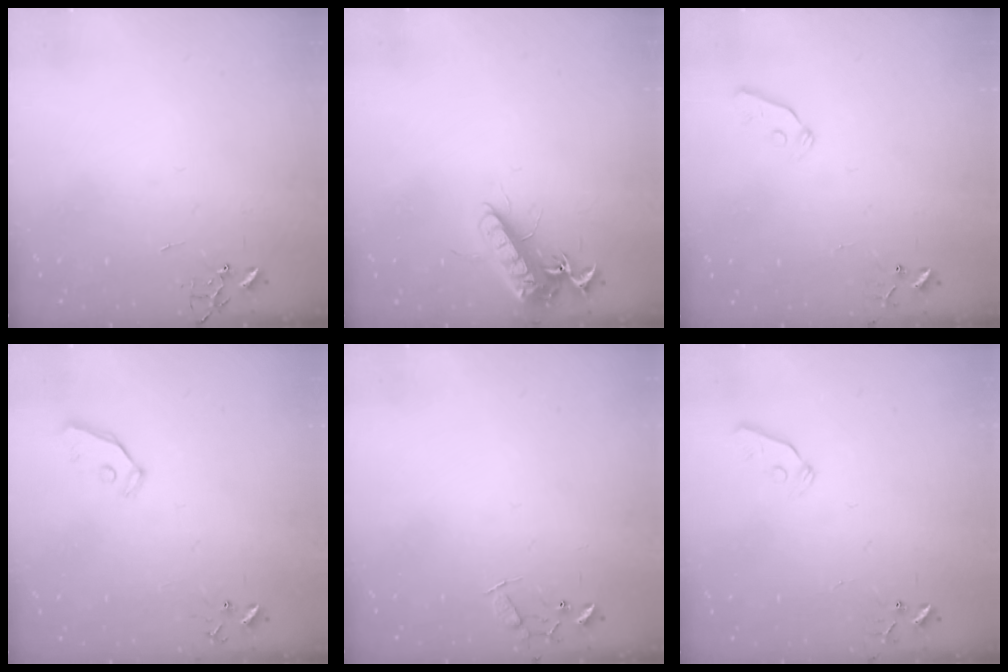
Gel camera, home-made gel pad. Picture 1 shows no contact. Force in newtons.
{"total": 14.3, "press": 14.1, "slide": 2.1}
{"total": 3.8, "press": 3.7, "slide": 0.7}
{"total": 4.9, "press": 4.9, "slide": 0.2}
{"total": 7.7, "press": 7.6, "slide": 0.5}
{"total": 3.3, "press": 3.2, "slide": 0.8}